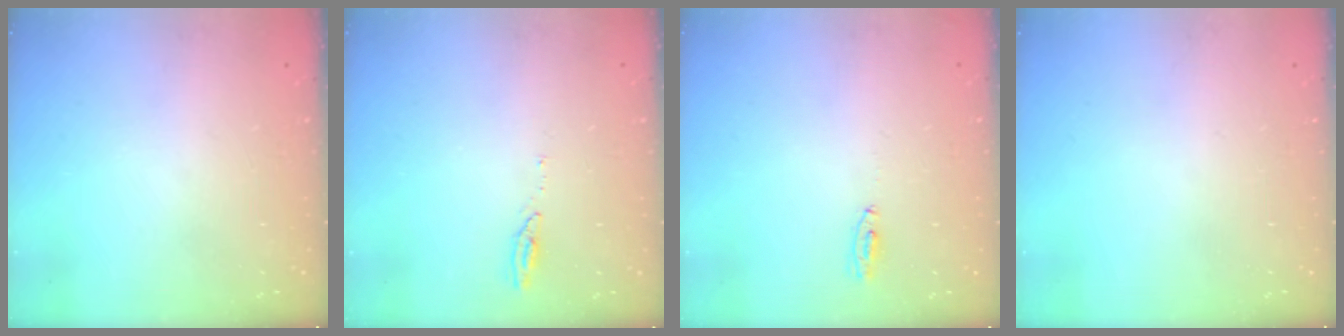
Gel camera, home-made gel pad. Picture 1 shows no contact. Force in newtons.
{"total": 3.6, "press": 3.5, "slide": 0.3}
{"total": 3.4, "press": 2.9, "slide": 1.7}
{"total": 0.0}